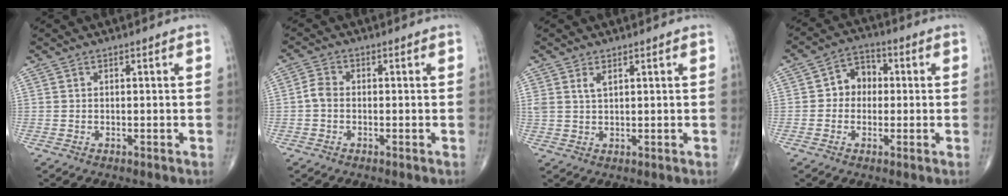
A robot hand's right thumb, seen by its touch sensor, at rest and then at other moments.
{"total": 2.6, "force": [-0.5, 1.8, 1.8], "torque": [-0.032, 0.007, -0.019]}
{"total": 2.1, "force": [1.2, 0.9, 1.4], "torque": [-0.031, 0.000, 0.030]}
{"total": 6.2, "force": [0.1, 5.1, 3.5], "torque": [-0.026, 0.022, -0.010]}